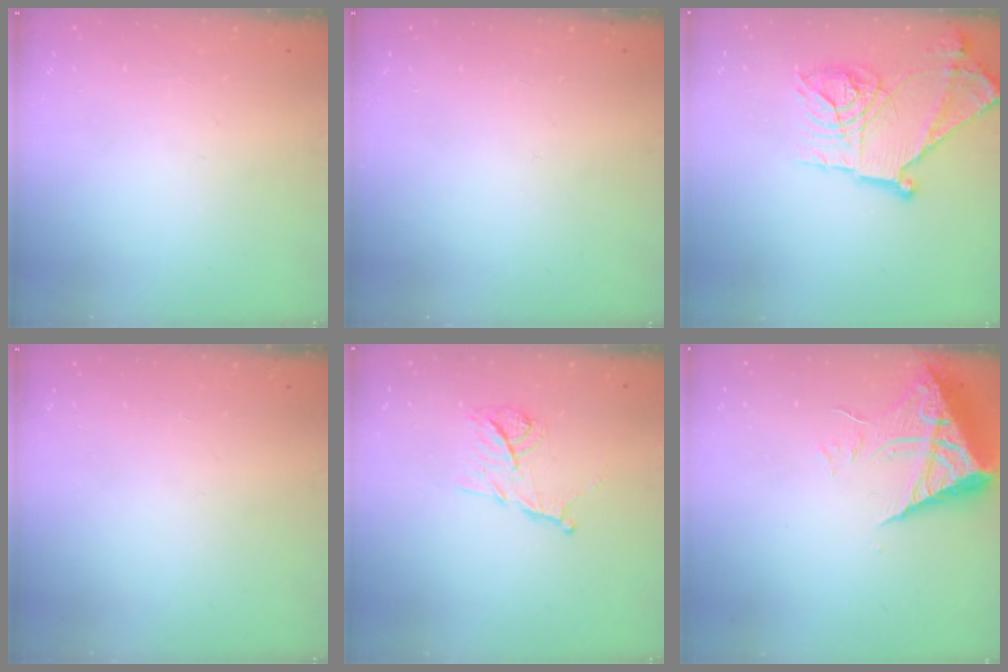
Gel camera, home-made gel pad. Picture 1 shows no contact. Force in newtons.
{"total": 0.0}
{"total": 22.2, "press": 22.1, "slide": 2.3}
{"total": 0.0}
{"total": 10.0, "press": 10.0, "slide": 1.0}
{"total": 9.7, "press": 9.6, "slide": 0.8}